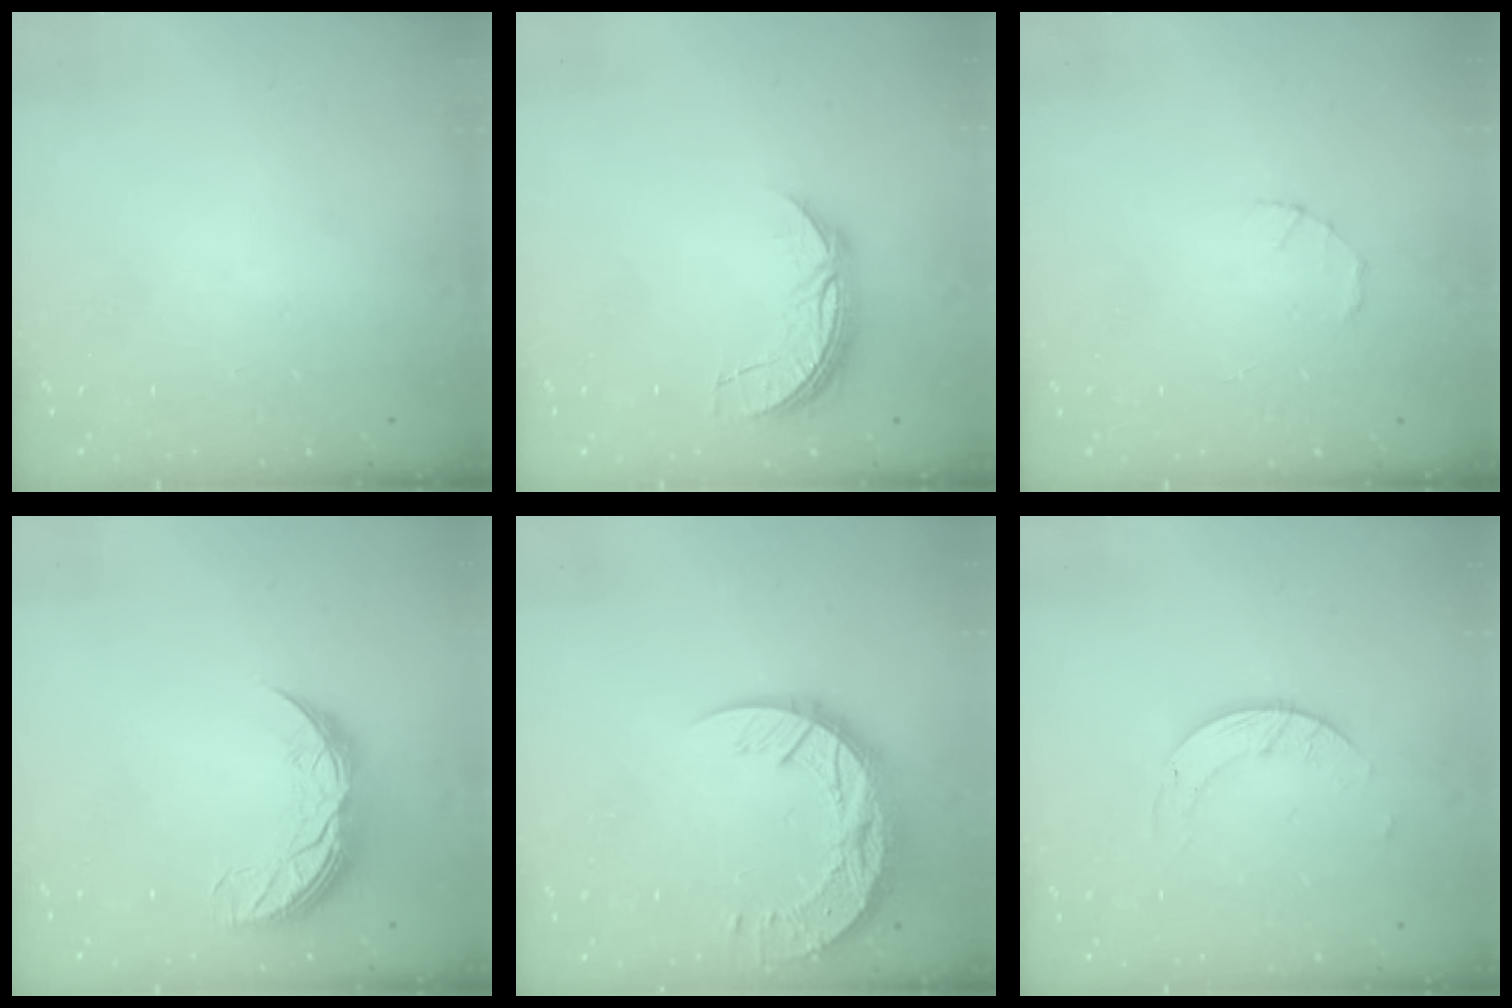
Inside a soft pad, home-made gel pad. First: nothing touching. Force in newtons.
{"total": 6.9, "press": 6.8, "slide": 0.5}
{"total": 1.4, "press": 1.3, "slide": 0.3}
{"total": 9.7, "press": 9.7, "slide": 0.5}
{"total": 14.5, "press": 14.5, "slide": 1.3}
{"total": 3.6, "press": 3.6, "slide": 0.2}